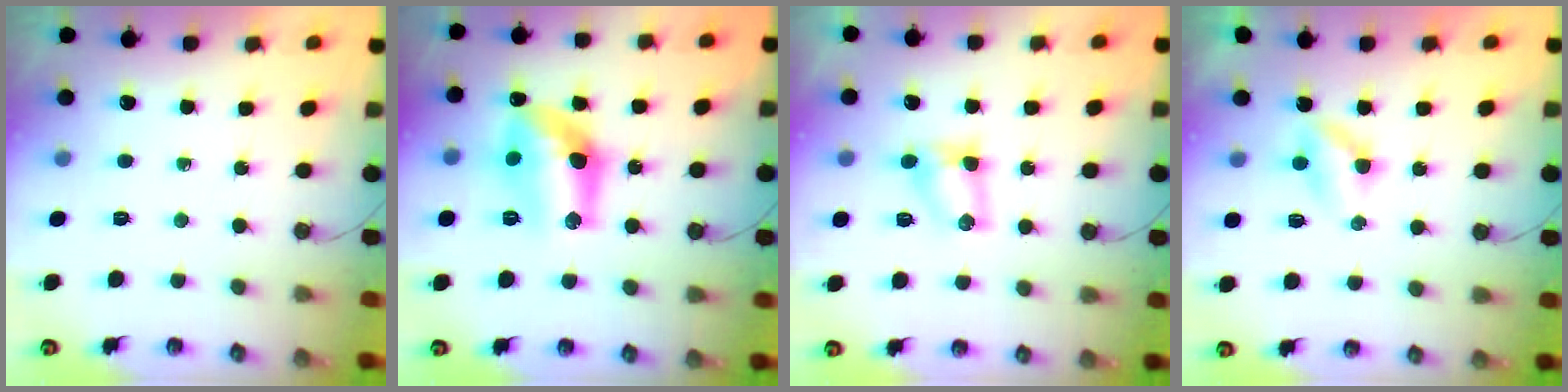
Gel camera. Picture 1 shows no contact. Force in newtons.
{"total": 13.4, "press": 13.3, "slide": 1.5}
{"total": 4.1, "press": 4.1, "slide": 0.5}
{"total": 3.3, "press": 3.2, "slide": 0.4}